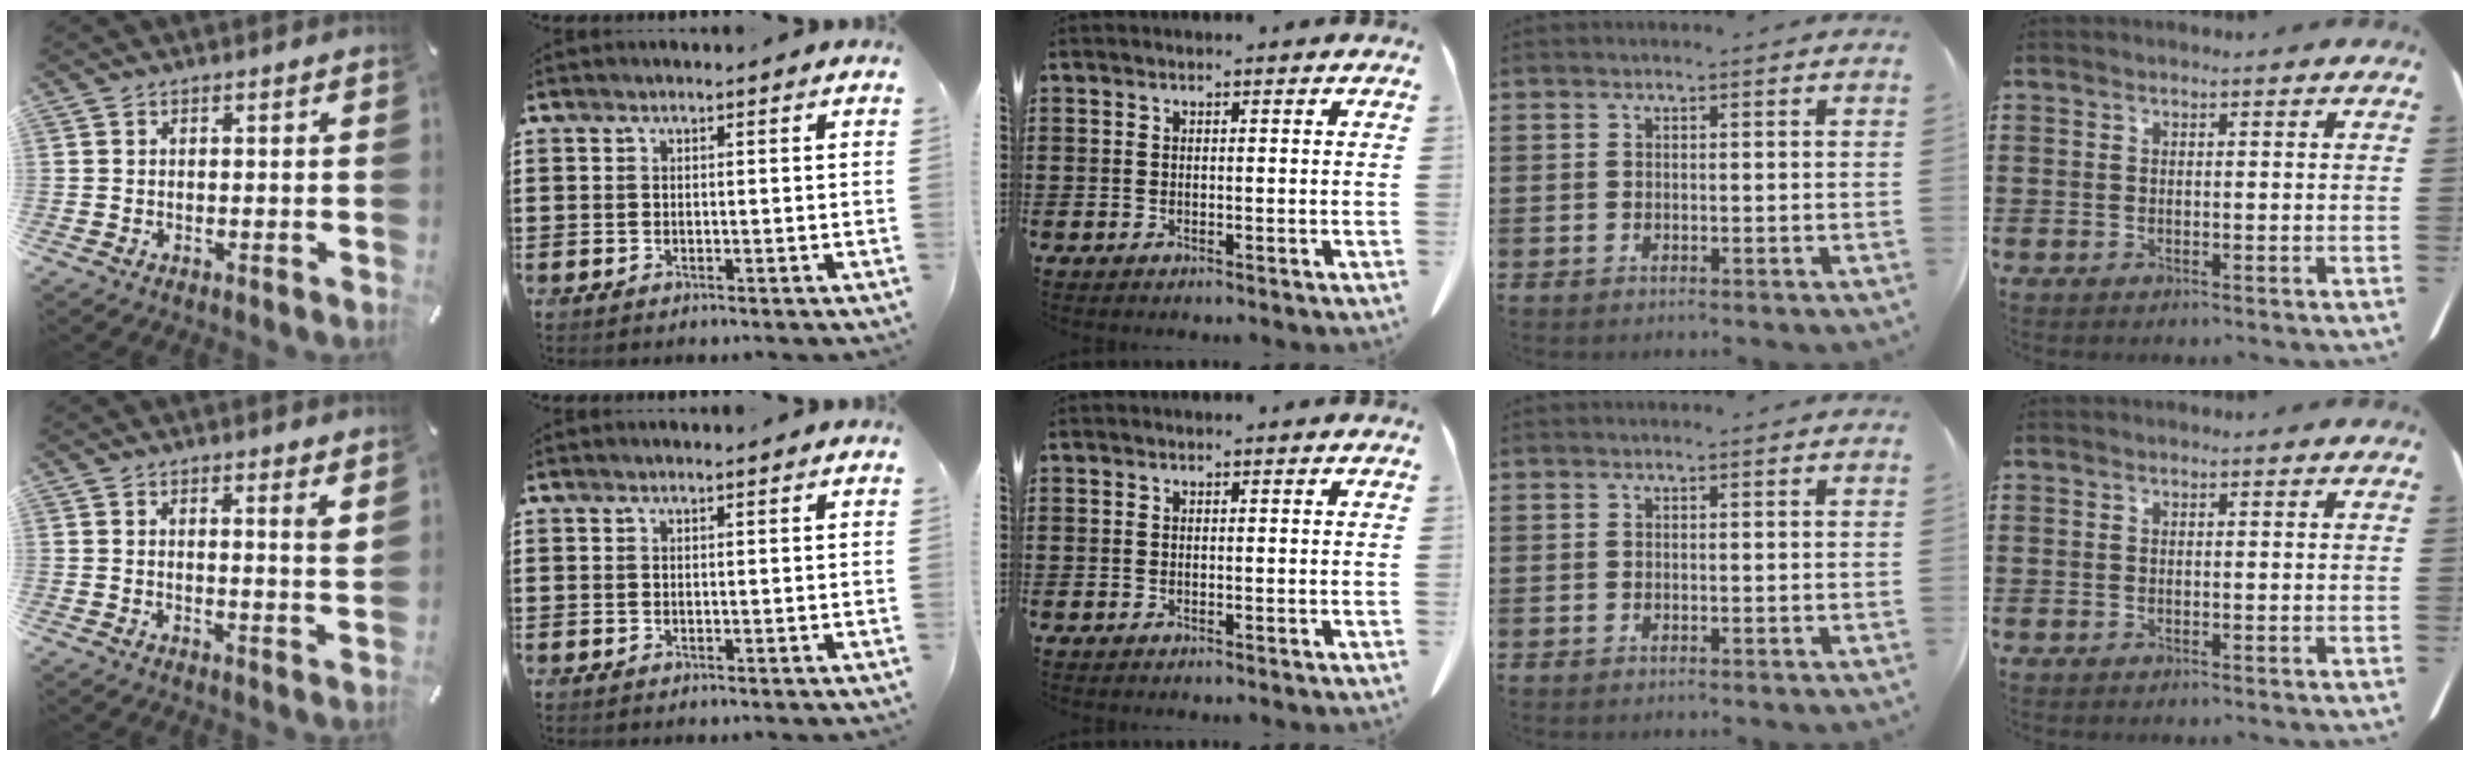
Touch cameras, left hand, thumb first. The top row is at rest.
{"thumb": {"total": 3.0, "force": [2.4, -0.1, 1.9], "torque": [-0.027, -0.020, 0.037]}}